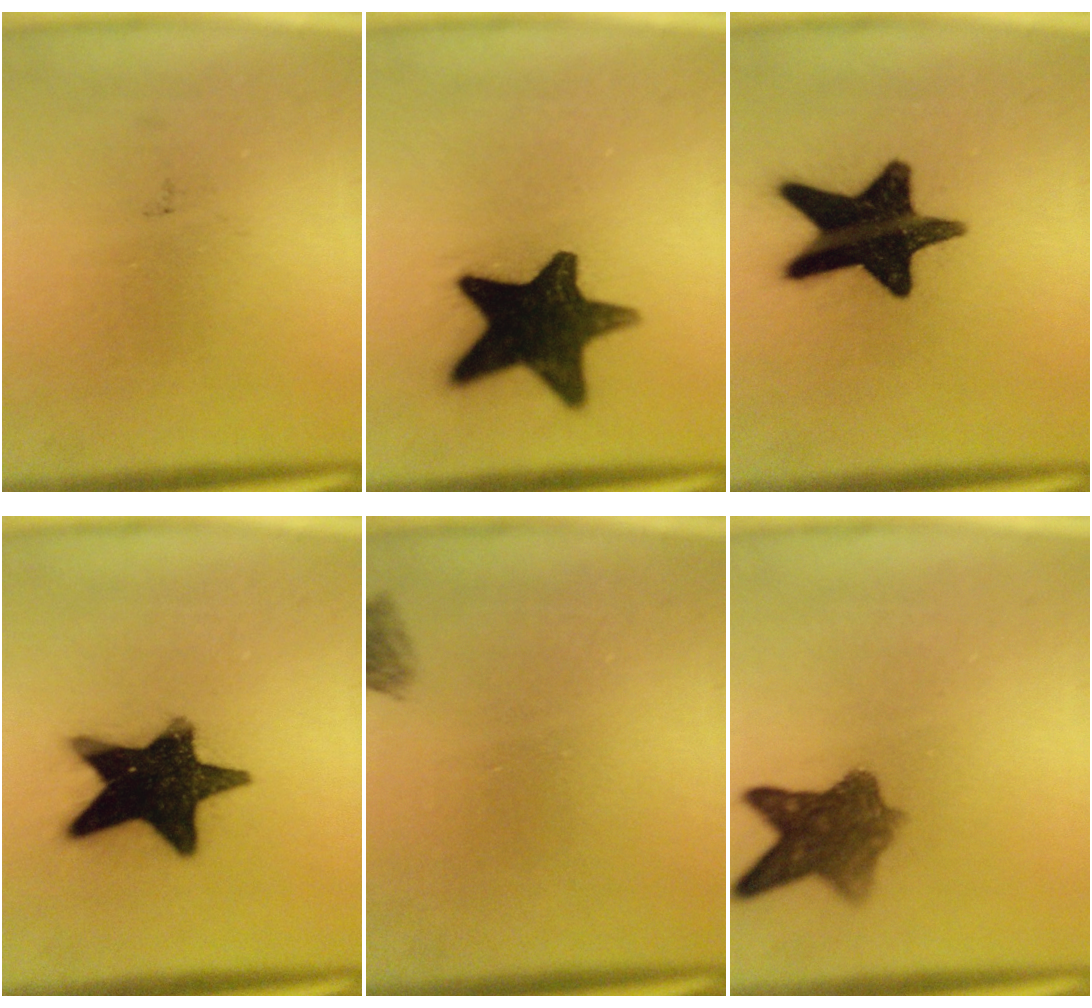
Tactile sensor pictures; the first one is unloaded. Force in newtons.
{"total": 16.9}
{"total": 17.9}
{"total": 17.9}
{"total": 2.6}
{"total": 7.2}